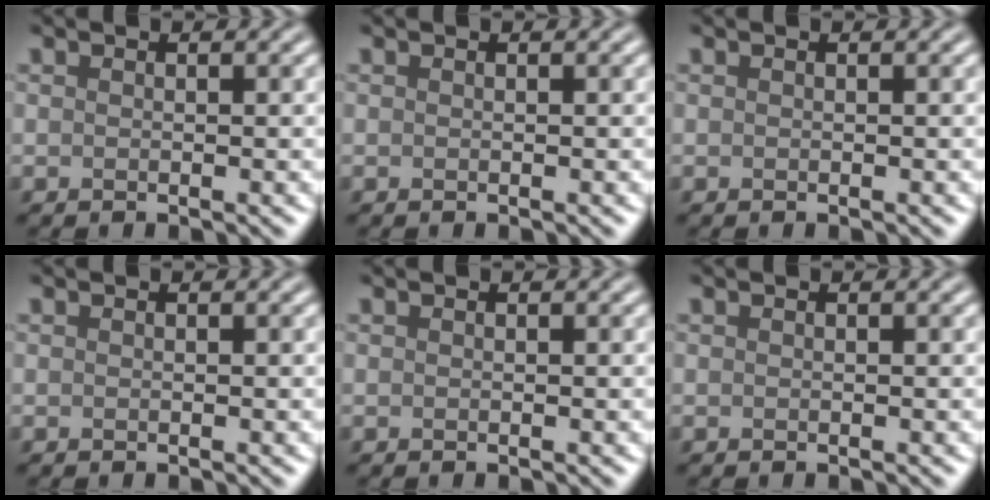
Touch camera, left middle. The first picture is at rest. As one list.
[{"total": 0.0}, {"total": 0.0}, {"total": 0.0}, {"total": 0.0}, {"total": 0.0}]